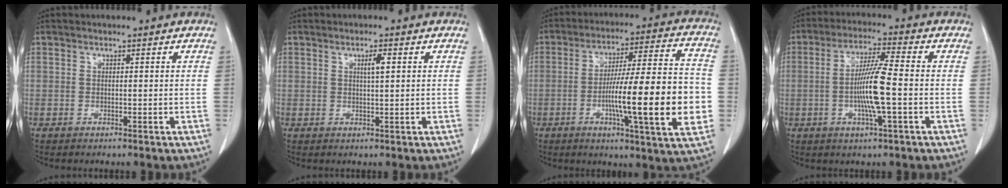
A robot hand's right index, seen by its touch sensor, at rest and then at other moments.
{"total": 2.0, "force": [0.7, 0.1, 1.9], "torque": [-0.034, 0.001, 0.012]}
{"total": 19.1, "force": [-3.7, 1.2, 18.8], "torque": [-0.266, 0.008, -0.053]}
{"total": 9.2, "force": [-1.4, 0.1, 9.1], "torque": [-0.175, -0.004, -0.031]}